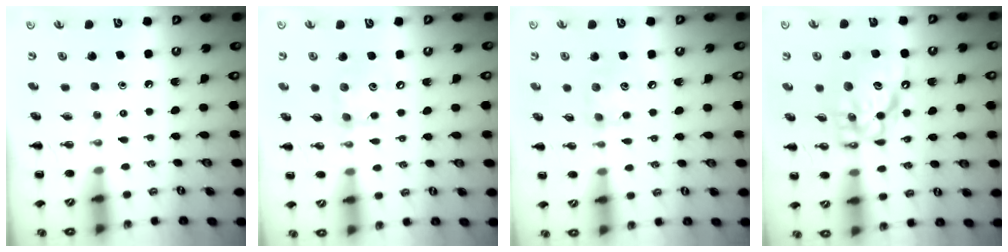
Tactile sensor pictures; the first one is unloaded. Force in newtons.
{"total": 8.8, "press": 8.7, "slide": 1.1}
{"total": 7.3, "press": 7.3, "slide": 0.7}
{"total": 12.4, "press": 11.9, "slide": 3.5}